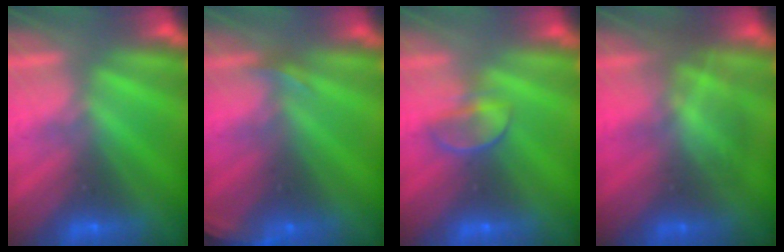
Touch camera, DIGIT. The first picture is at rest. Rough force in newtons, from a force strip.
{"total": 2.7}
{"total": 2.3}
{"total": 2.8}